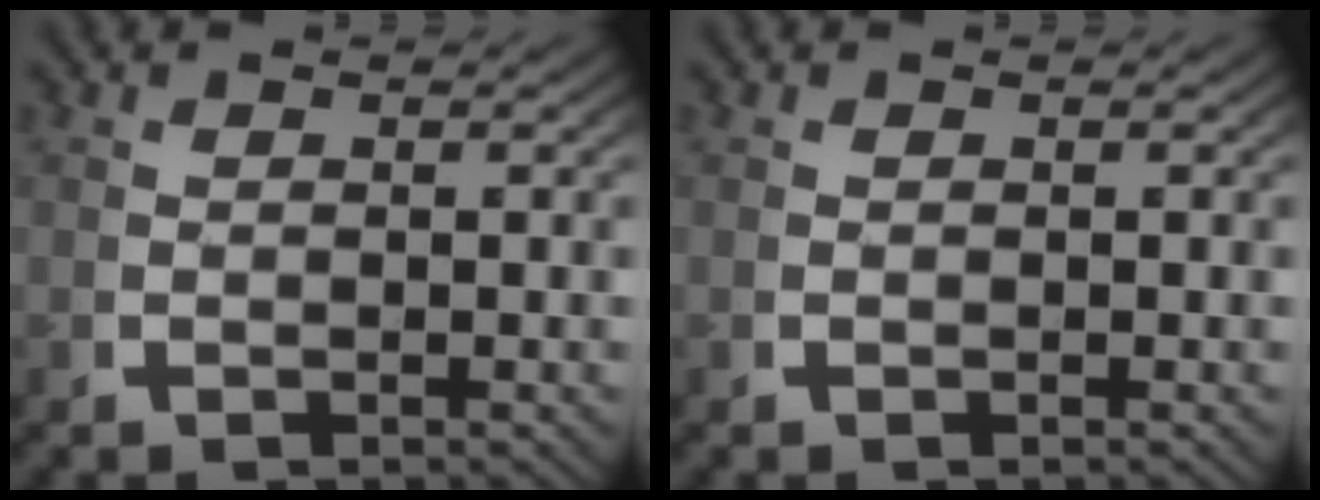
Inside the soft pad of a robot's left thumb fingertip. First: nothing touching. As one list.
[{"total": 0.0}]